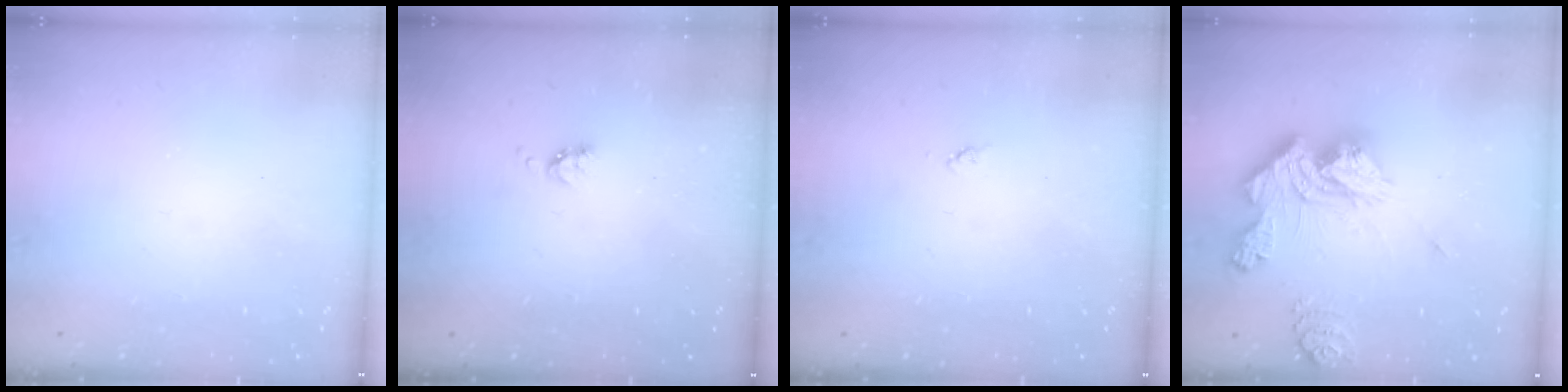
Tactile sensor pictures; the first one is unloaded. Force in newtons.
{"total": 4.0, "press": 3.9, "slide": 0.6}
{"total": 3.4, "press": 3.4, "slide": 0.5}
{"total": 20.4, "press": 20.3, "slide": 1.9}